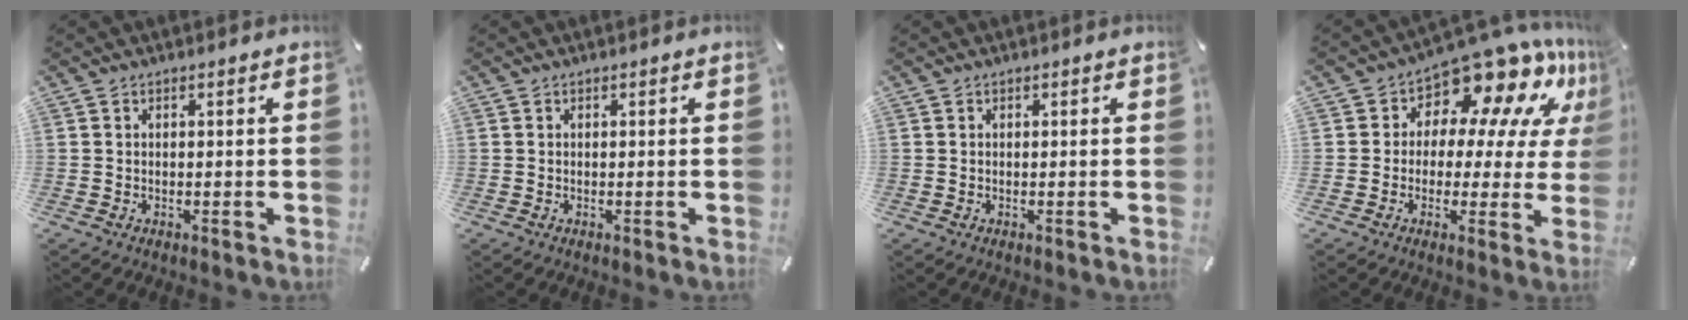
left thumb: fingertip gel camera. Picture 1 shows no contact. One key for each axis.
{"total": 0.0}
{"total": 0.0}
{"total": 12.8, "fx": 9.7, "fy": 5.9, "fz": 5.8, "tx": -0.096, "ty": -0.089, "tz": 0.163}